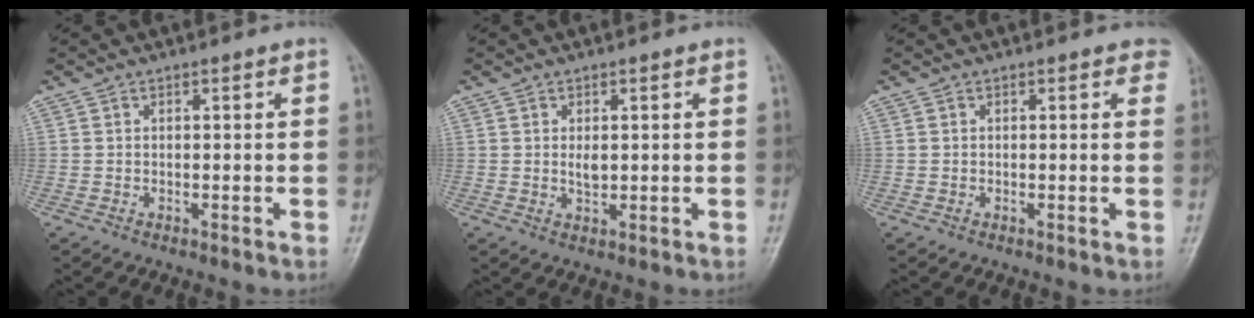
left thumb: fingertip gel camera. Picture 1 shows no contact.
{"total": 2.1, "force": [0.4, 1.2, 1.7], "torque": [-0.026, -0.005, 0.008]}
{"total": 2.3, "force": [1.1, 1.9, 0.9], "torque": [0.015, -0.002, 0.009]}